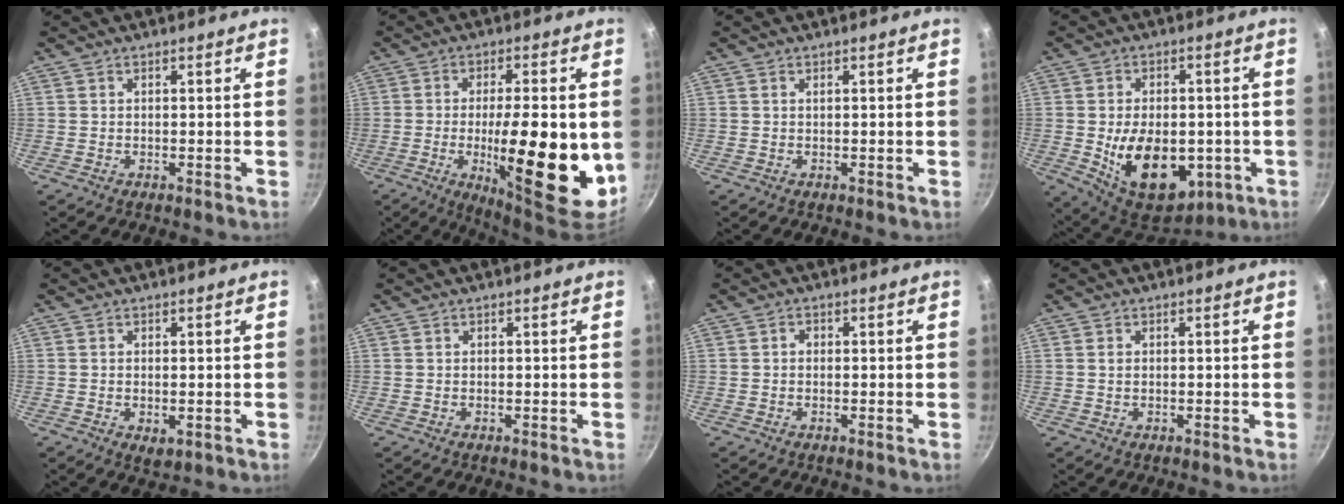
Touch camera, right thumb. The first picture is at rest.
{"total": 19.6, "force": [-3.0, 5.9, 18.5], "torque": [-0.272, 0.002, -0.041]}
{"total": 0.0}
{"total": 17.9, "force": [-3.3, 11.5, 13.3], "torque": [-0.177, -0.008, -0.031]}
{"total": 2.6, "force": [-0.3, 1.6, 2.0], "torque": [-0.028, -0.008, -0.002]}
{"total": 0.0}
{"total": 0.8, "force": [-0.1, 0.7, 0.4], "torque": [-0.008, 0.005, -0.003]}
{"total": 0.8, "force": [0.1, 0.5, 0.6], "torque": [-0.012, 0.001, 0.000]}